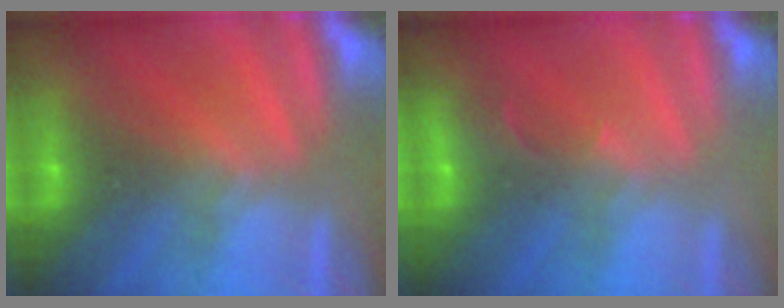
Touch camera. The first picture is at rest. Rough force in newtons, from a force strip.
{"total": 3.1}